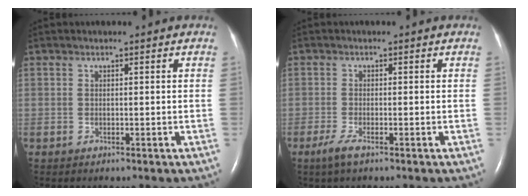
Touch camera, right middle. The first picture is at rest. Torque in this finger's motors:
{"motor_torque": [0.38, -0.26, 0.13, 0.01]}